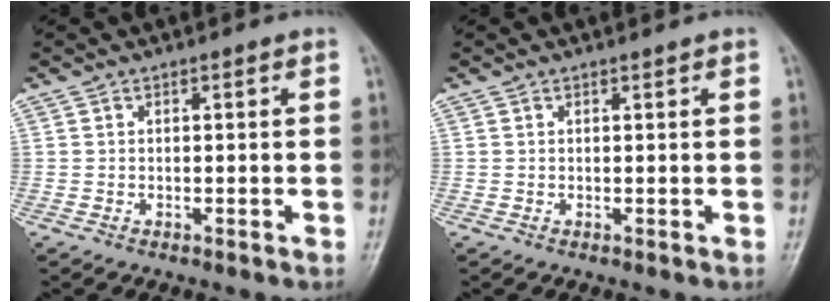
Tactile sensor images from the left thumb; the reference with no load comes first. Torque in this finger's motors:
{"motor_torque": [-0.12, -0.09, -0.16, -0.09, 0.01]}